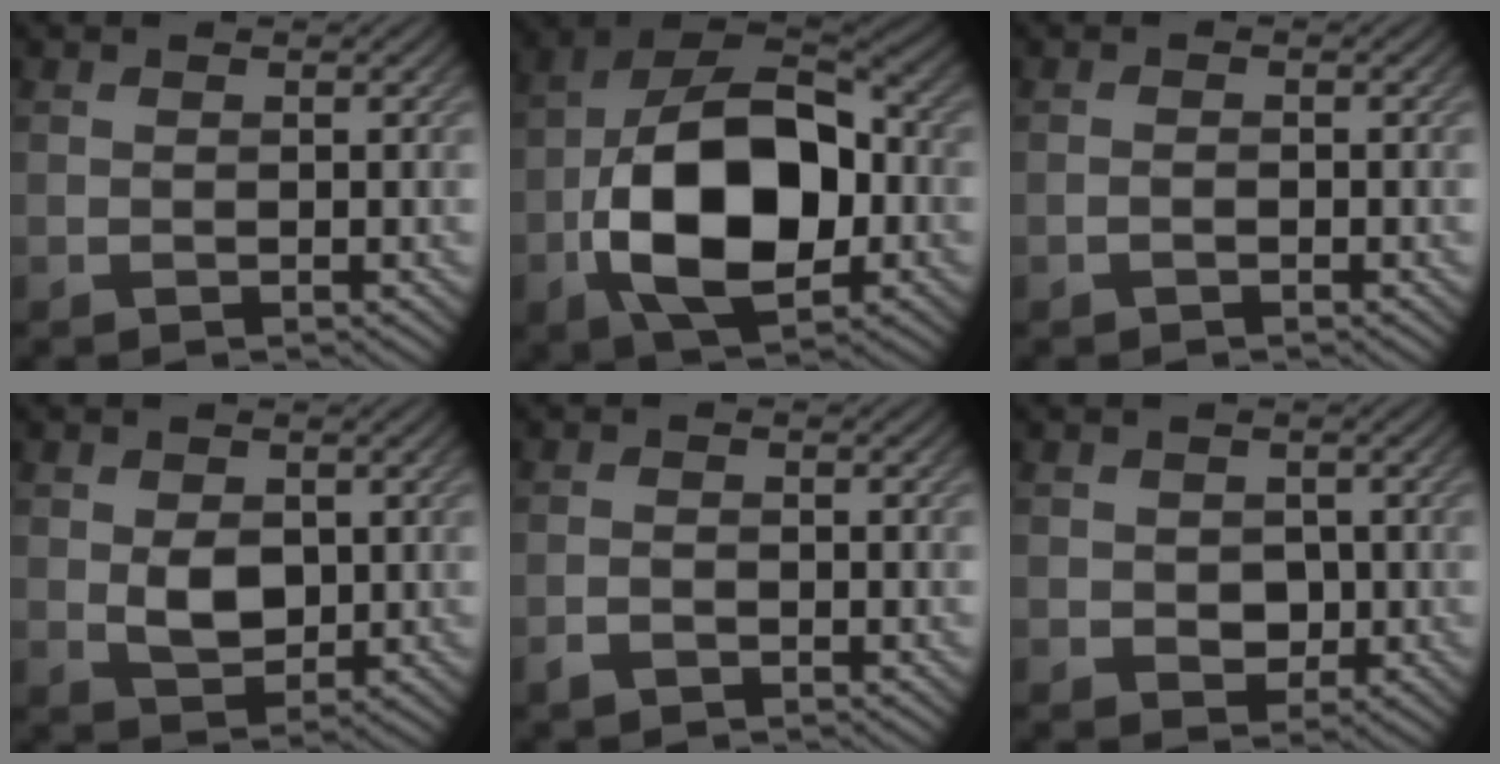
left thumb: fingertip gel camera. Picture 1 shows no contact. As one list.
[{"total": 15.5, "force": [-3.6, 8.9, 12.2], "torque": [-0.224, -0.009, -0.076]}, {"total": 0.7, "force": [-0.5, 0.3, 0.4], "torque": [-0.007, 0.002, -0.011]}, {"total": 3.8, "force": [0.3, 2.7, 2.7], "torque": [-0.058, -0.005, 0.008]}, {"total": 1.4, "force": [-1.1, 0.7, 0.7], "torque": [-0.015, -0.001, -0.023]}, {"total": 2.6, "force": [-0.2, 2.2, 1.4], "torque": [-0.030, -0.007, -0.007]}]